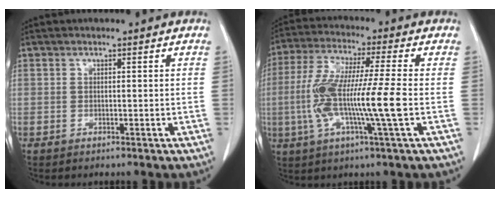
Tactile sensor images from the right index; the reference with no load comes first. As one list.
[{"total": 13.6, "force": [-2.1, -0.2, 13.4], "torque": [-0.268, -0.006, -0.047]}]